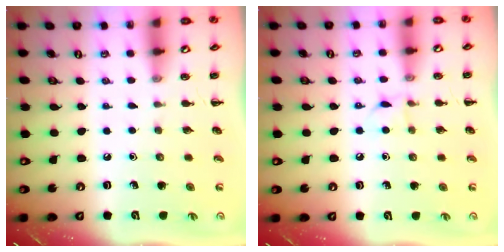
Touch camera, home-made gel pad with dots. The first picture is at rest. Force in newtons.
{"total": 5.6, "press": 5.5, "slide": 1.4}